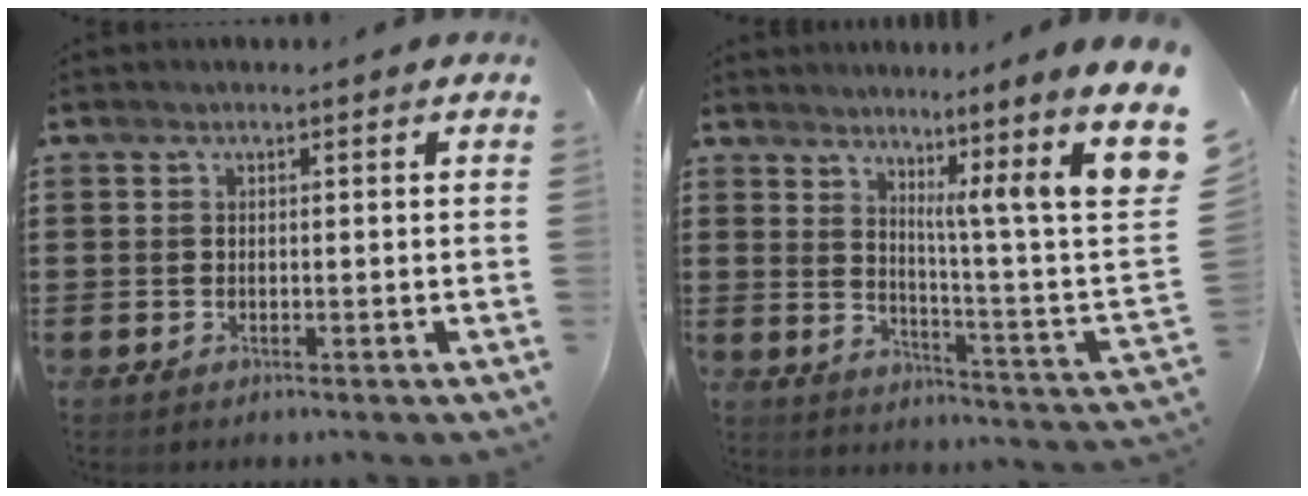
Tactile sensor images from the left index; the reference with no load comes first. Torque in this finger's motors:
{"motor_torque": [1.24, -0.90, 1.06, 0.21]}